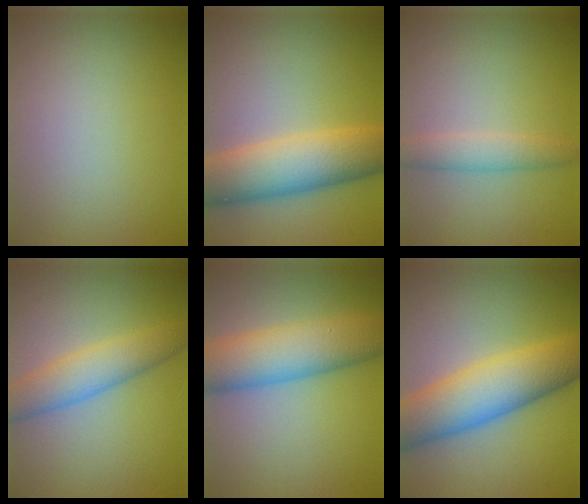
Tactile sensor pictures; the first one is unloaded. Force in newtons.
{"total": 8.5, "press": 8.5, "slide": 0.3}
{"total": 2.4, "press": 2.4, "slide": 0.1}
{"total": 4.4, "press": 4.4, "slide": 0.1}
{"total": 8.0, "press": 8.0, "slide": 0.3}
{"total": 8.9, "press": 8.9, "slide": 0.4}